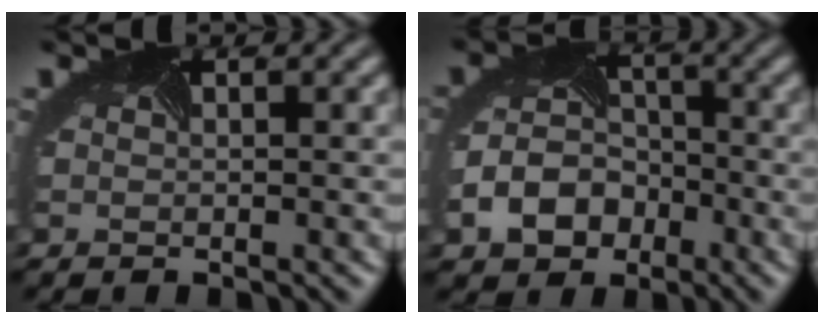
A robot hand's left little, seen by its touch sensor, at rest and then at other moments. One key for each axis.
{"total": 4.7, "fx": -2.3, "fy": 3.7, "fz": 1.7, "tx": -0.042, "ty": -0.003, "tz": -0.047}